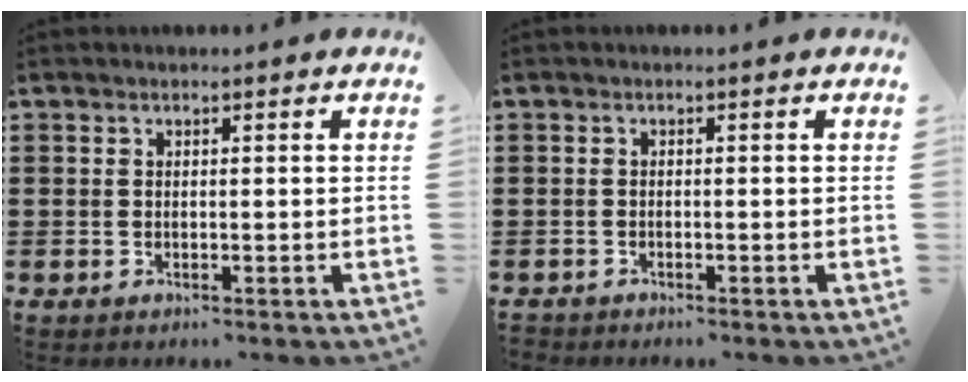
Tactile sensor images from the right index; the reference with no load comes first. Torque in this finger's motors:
{"motor_torque": [-2.14, 0.00, -1.05, -0.21]}